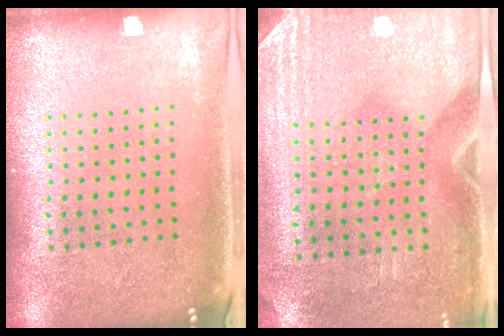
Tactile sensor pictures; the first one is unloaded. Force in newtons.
{"total": 2.9, "press": 2.5, "slide": 1.5}